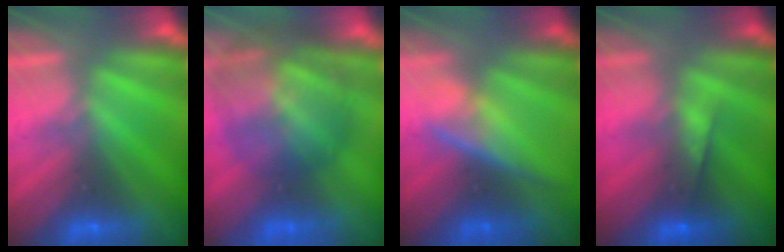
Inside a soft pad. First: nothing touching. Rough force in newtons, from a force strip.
{"total": 7.8}
{"total": 2.8}
{"total": 4.5}